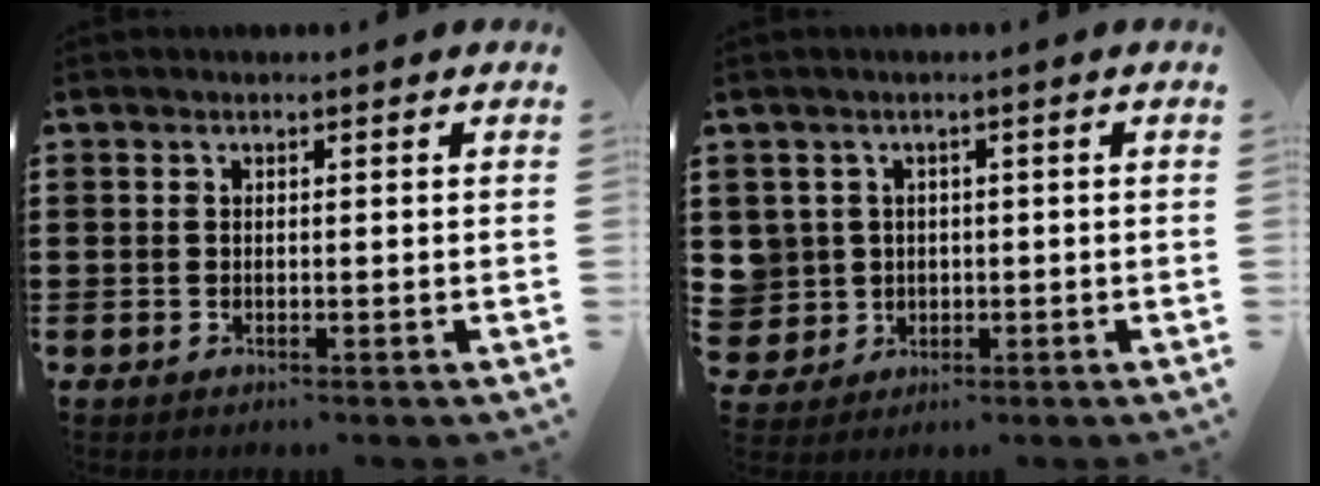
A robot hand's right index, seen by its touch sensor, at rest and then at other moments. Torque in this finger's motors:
{"motor_torque": [1.13, 1.00, 0.20, 0.01]}